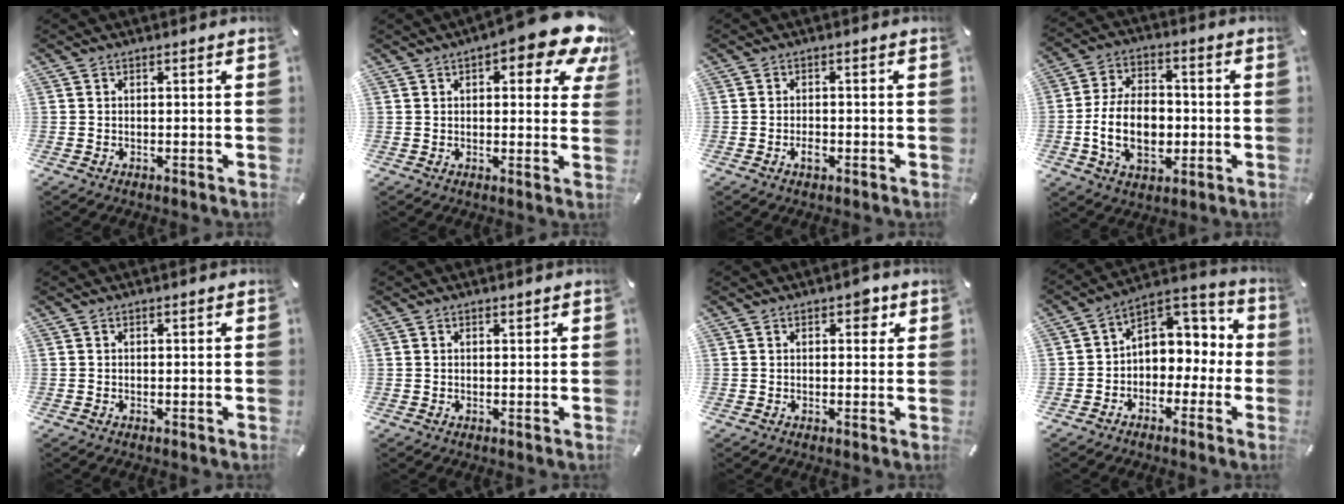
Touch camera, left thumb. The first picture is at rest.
{"total": 12.0, "force": [6.7, 4.4, 9.0], "torque": [-0.118, -0.039, 0.110]}
{"total": 2.1, "force": [-1.0, 1.1, 1.4], "torque": [-0.026, 0.005, -0.018]}
{"total": 14.0, "force": [-2.6, 9.4, 10.0], "torque": [-0.203, 0.001, -0.047]}
{"total": 0.0}
{"total": 0.6, "force": [0.4, 0.4, 0.0], "torque": [0.002, 0.002, 0.007]}
{"total": 3.3, "force": [1.4, 1.9, 2.3], "torque": [-0.018, -0.003, 0.015]}
{"total": 7.3, "force": [0.5, 6.8, 2.6], "torque": [-0.036, -0.004, 0.010]}